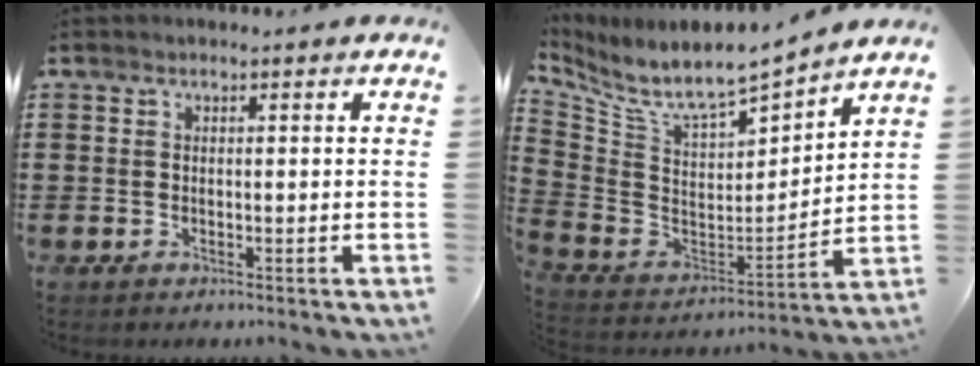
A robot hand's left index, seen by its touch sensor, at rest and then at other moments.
{"total": 6.9, "force": [6.0, 1.2, 3.0], "torque": [-0.091, -0.058, 0.099]}